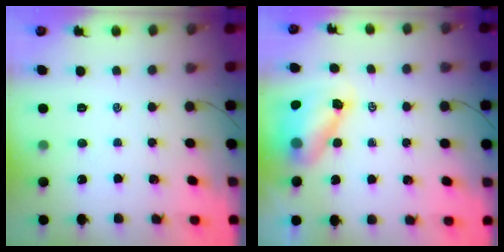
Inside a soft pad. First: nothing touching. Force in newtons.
{"total": 7.3, "press": 7.2, "slide": 1.2}